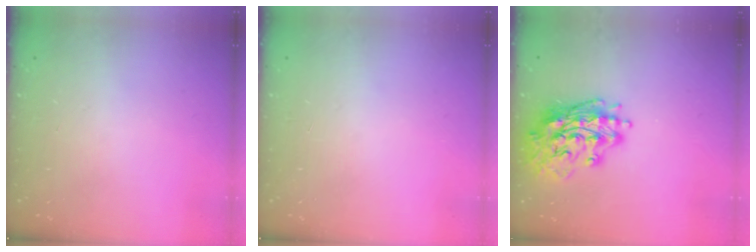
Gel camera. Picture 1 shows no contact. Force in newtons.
{"total": 0.0}
{"total": 17.1, "press": 16.9, "slide": 2.4}